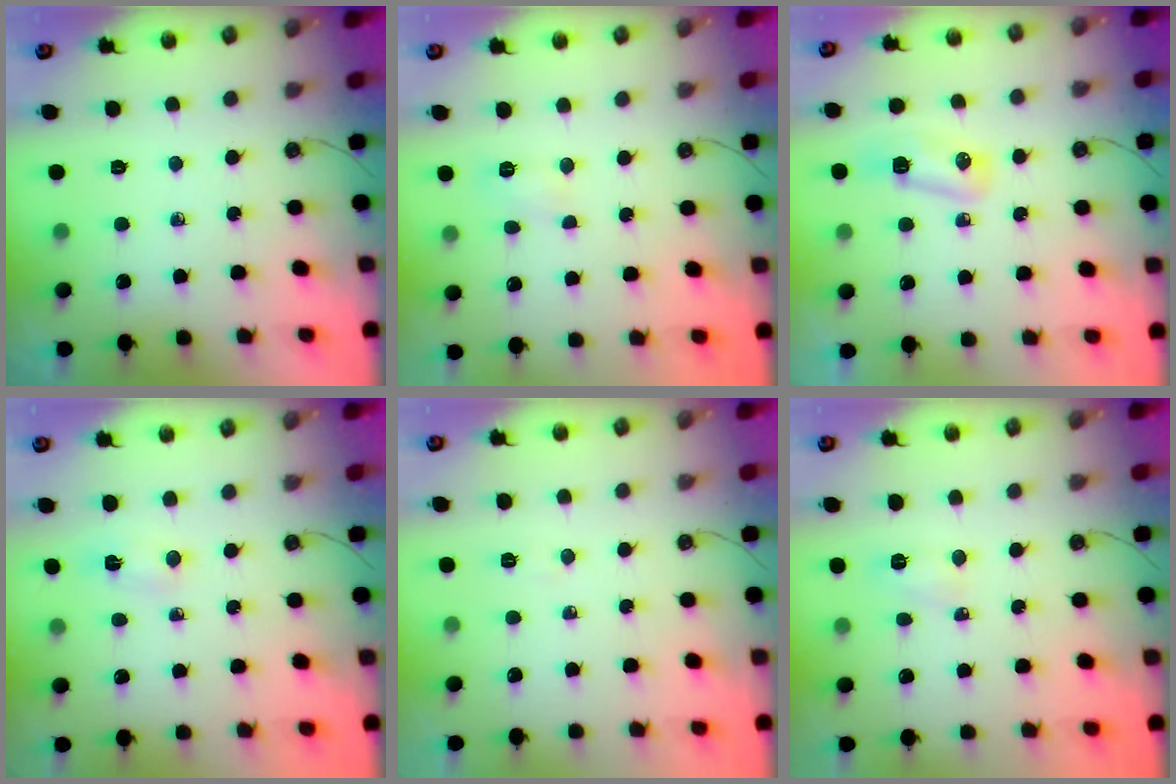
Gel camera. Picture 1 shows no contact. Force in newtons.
{"total": 3.9, "press": 3.9, "slide": 0.5}
{"total": 6.7, "press": 6.6, "slide": 0.8}
{"total": 2.1, "press": 1.8, "slide": 1.0}
{"total": 3.5, "press": 2.9, "slide": 2.1}
{"total": 3.6, "press": 3.5, "slide": 0.6}